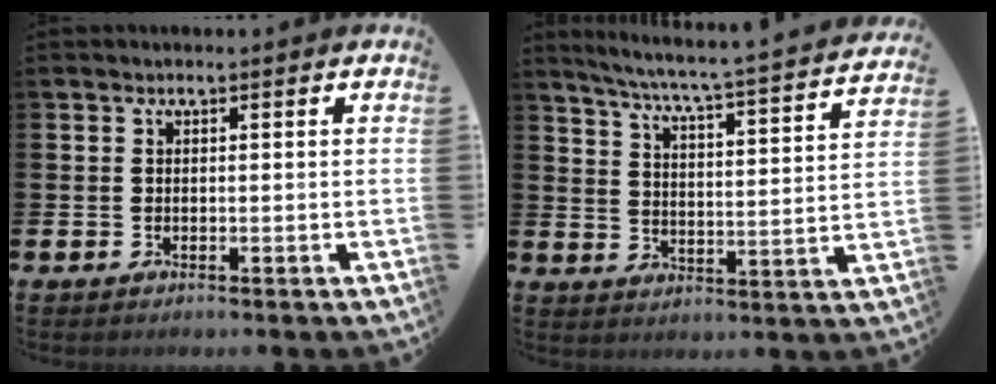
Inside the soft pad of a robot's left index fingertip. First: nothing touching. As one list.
[{"total": 5.7, "force": [5.2, -0.2, 2.4], "torque": [-0.069, -0.049, 0.080]}]